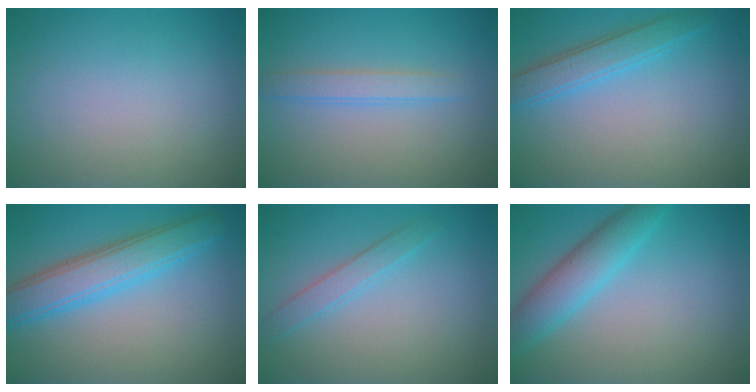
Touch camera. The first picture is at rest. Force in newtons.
{"total": 1.9, "press": 1.9, "slide": 0.2}
{"total": 3.0, "press": 3.0, "slide": 0.0}
{"total": 5.3, "press": 5.3, "slide": 0.1}
{"total": 1.8, "press": 1.8, "slide": 0.0}
{"total": 4.3, "press": 4.3, "slide": 0.1}